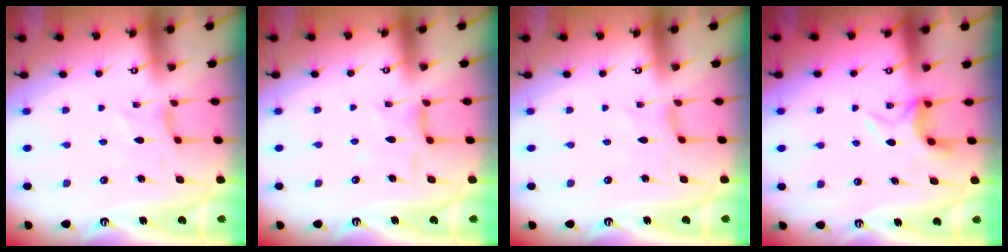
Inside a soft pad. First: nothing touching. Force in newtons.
{"total": 5.8, "press": 5.8, "slide": 0.5}
{"total": 0.0}
{"total": 7.5, "press": 7.4, "slide": 1.1}